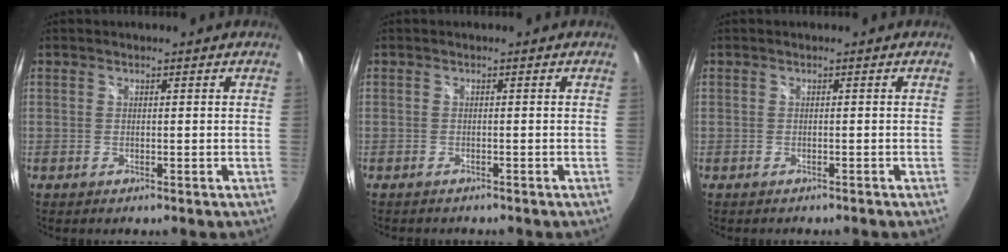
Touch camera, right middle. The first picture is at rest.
{"total": 1.7, "force": [-1.6, 0.4, 0.3], "torque": [-0.010, -0.008, -0.022]}
{"total": 1.1, "force": [-1.0, 0.3, 0.2], "torque": [-0.006, -0.005, -0.013]}